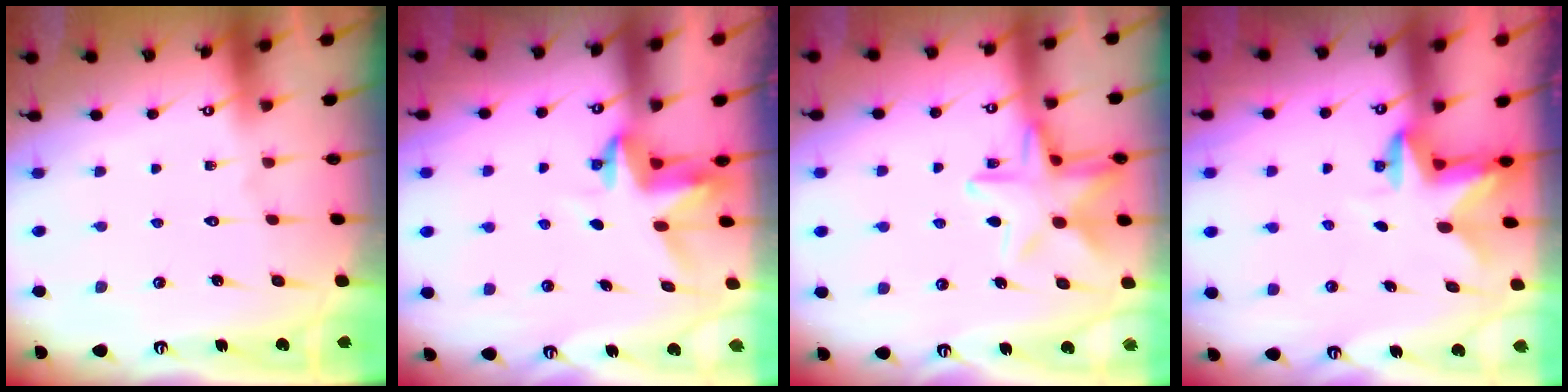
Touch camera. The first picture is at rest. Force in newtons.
{"total": 3.8, "press": 3.8, "slide": 0.3}
{"total": 13.7, "press": 13.6, "slide": 1.2}
{"total": 2.9, "press": 2.9, "slide": 0.5}